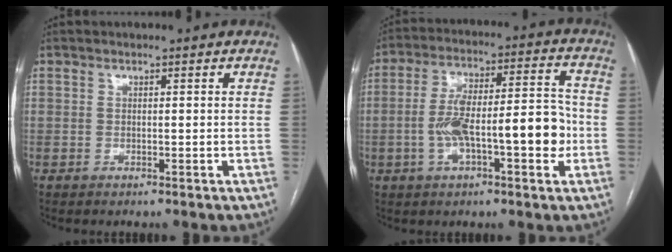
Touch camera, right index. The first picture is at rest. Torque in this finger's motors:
{"motor_torque": [0.49, -0.03, 0.86, 0.14]}